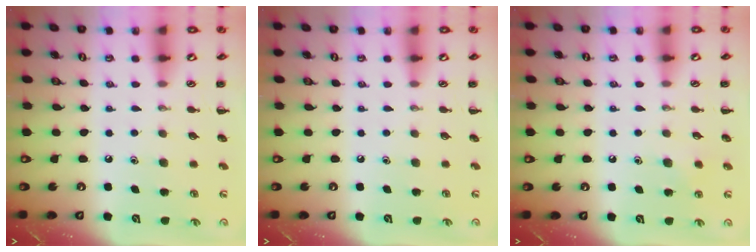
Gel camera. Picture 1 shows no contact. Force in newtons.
{"total": 0.0}
{"total": 3.9, "press": 3.7, "slide": 1.1}